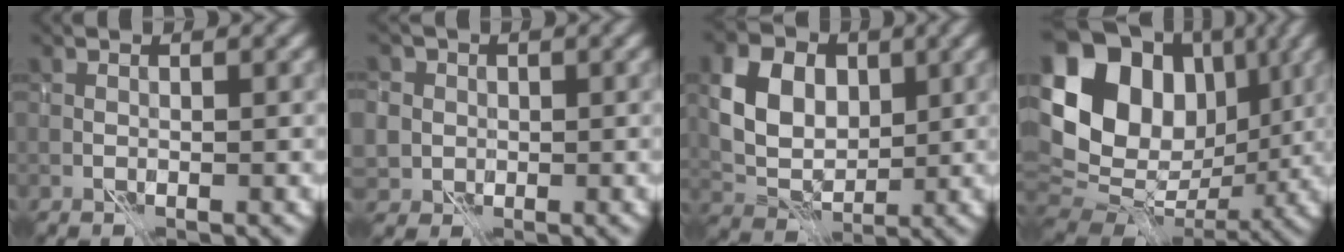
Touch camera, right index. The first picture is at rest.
{"total": 5.8, "force": [0.6, 5.5, 1.9], "torque": [-0.039, 0.023, -0.020]}
{"total": 6.5, "force": [2.1, 4.7, 4.0], "torque": [-0.091, 0.002, 0.034]}
{"total": 15.9, "force": [4.4, 11.7, 9.7], "torque": [-0.171, 0.032, 0.087]}